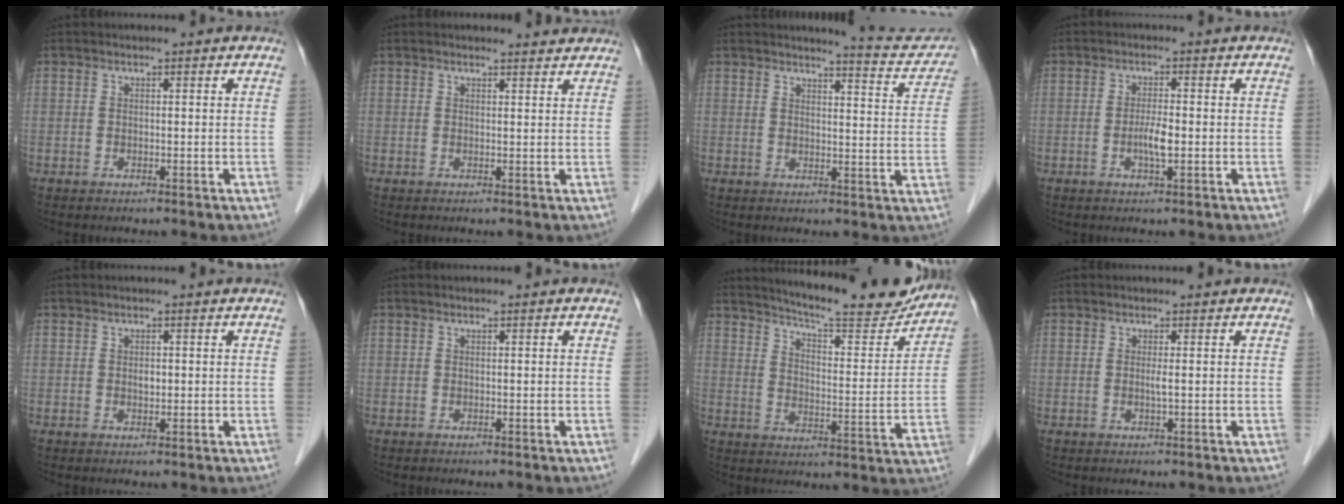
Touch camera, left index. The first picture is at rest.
{"total": 1.8, "force": [1.8, 0.1, -0.1], "torque": [-0.007, -0.008, 0.017]}
{"total": 8.6, "force": [8.4, 0.7, 1.7], "torque": [-0.012, -0.027, 0.082]}
{"total": 3.0, "force": [-0.9, 0.4, 2.8], "torque": [-0.057, -0.006, -0.017]}
{"total": 0.9, "force": [-0.1, 0.6, 0.7], "torque": [-0.012, -0.003, -0.002]}
{"total": 0.0}
{"total": 17.6, "force": [16.4, 1.5, 6.3], "torque": [-0.098, -0.047, 0.217]}
{"total": 0.9, "force": [-0.2, -0.2, 0.8], "torque": [-0.016, -0.005, -0.006]}